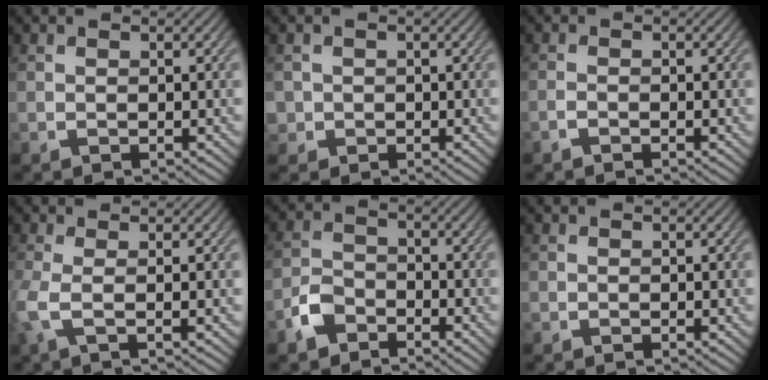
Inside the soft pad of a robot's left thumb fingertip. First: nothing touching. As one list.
[{"total": 1.6, "force": [-0.1, 1.6, 0.1], "torque": [0.000, -0.004, -0.004]}, {"total": 1.0, "force": [-0.8, 0.2, 0.5], "torque": [-0.013, 0.002, -0.021]}, {"total": 3.2, "force": [-0.2, 0.6, 3.1], "torque": [-0.077, -0.004, -0.017]}, {"total": 4.4, "force": [-2.8, 2.8, 1.9], "torque": [-0.048, 0.002, -0.070]}, {"total": 0.0}]